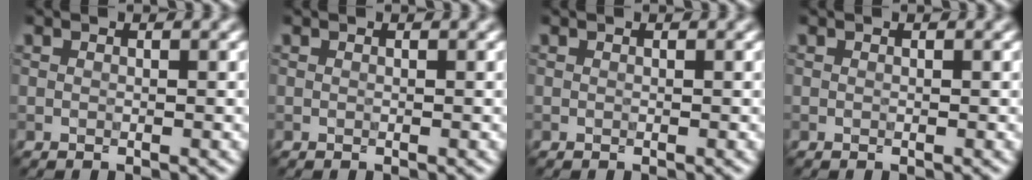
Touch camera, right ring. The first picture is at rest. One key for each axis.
{"total": 0.0}
{"total": 0.0}
{"total": 0.0}